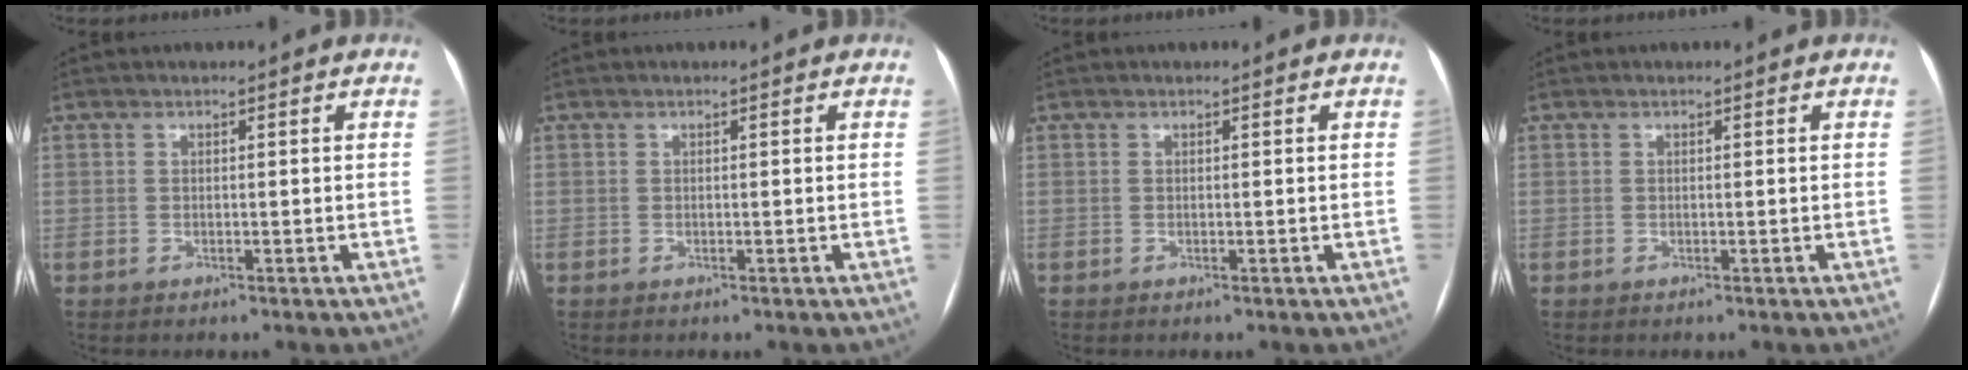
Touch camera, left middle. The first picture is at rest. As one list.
[{"total": 0.0}, {"total": 0.0}, {"total": 0.0}]